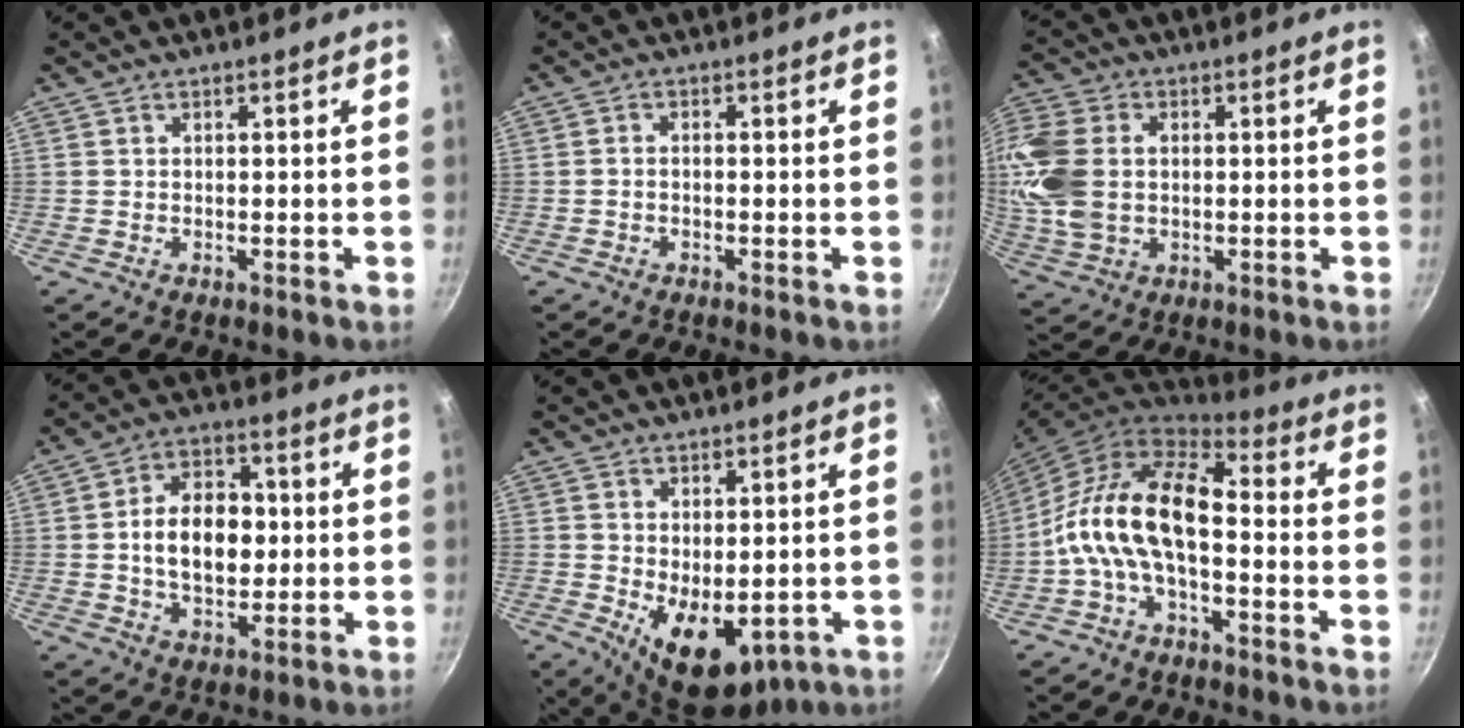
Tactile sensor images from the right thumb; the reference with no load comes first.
{"total": 1.0, "force": [-0.5, 0.6, 0.6], "torque": [-0.009, 0.005, -0.010]}
{"total": 15.6, "force": [1.0, 11.0, 11.0], "torque": [-0.273, 0.007, 0.024]}
{"total": 12.7, "force": [0.3, 8.4, 9.6], "torque": [-0.130, 0.014, 0.002]}
{"total": 12.1, "force": [-3.0, 6.7, 9.6], "torque": [-0.134, -0.010, -0.020]}
{"total": 15.3, "force": [-2.4, 7.6, 13.1], "torque": [-0.239, 0.056, -0.056]}